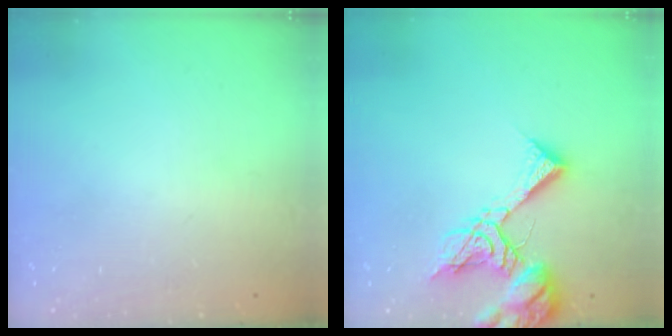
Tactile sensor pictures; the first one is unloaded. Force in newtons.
{"total": 11.8, "press": 11.6, "slide": 1.6}